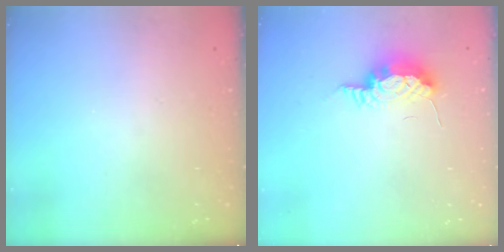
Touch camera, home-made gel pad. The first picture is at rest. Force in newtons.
{"total": 7.9, "press": 7.7, "slide": 1.6}